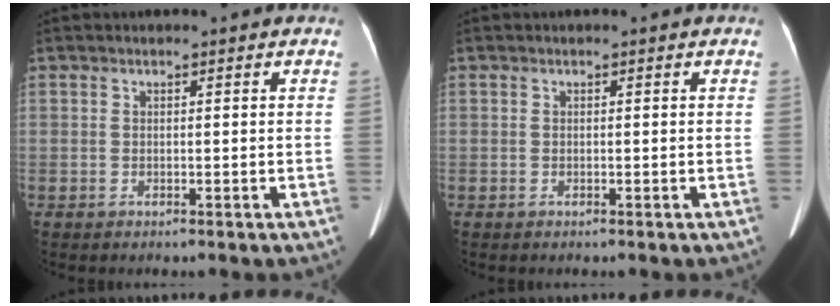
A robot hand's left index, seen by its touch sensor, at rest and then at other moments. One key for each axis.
{"total": 0.0}